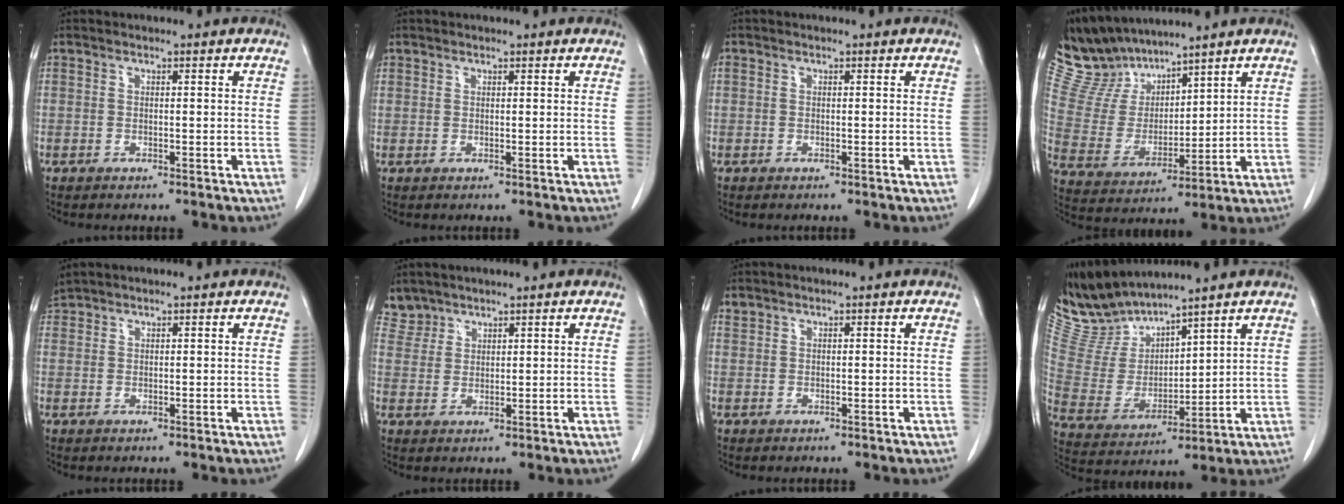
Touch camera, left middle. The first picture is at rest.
{"total": 0.8, "force": [0.5, 0.6, 0.0], "torque": [0.005, 0.001, 0.008]}
{"total": 0.0}
{"total": 10.7, "force": [10.1, 3.0, 1.7], "torque": [-0.058, 0.011, 0.218]}
{"total": 1.6, "force": [1.6, 0.1, -0.1], "torque": [-0.010, 0.013, 0.037]}
{"total": 3.5, "force": [3.2, 1.5, -0.5], "torque": [0.015, 0.008, 0.068]}
{"total": 0.7, "force": [0.7, 0.2, 0.0], "torque": [-0.003, 0.004, 0.016]}
{"total": 9.4, "force": [9.3, 0.8, 1.0], "torque": [-0.048, -0.001, 0.211]}